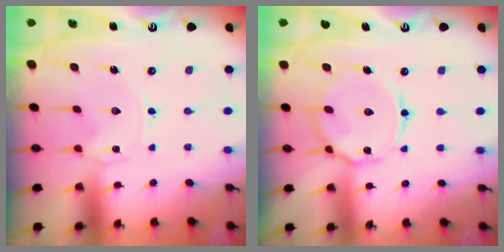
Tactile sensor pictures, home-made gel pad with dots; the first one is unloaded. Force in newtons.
{"total": 11.7, "press": 11.7, "slide": 0.8}